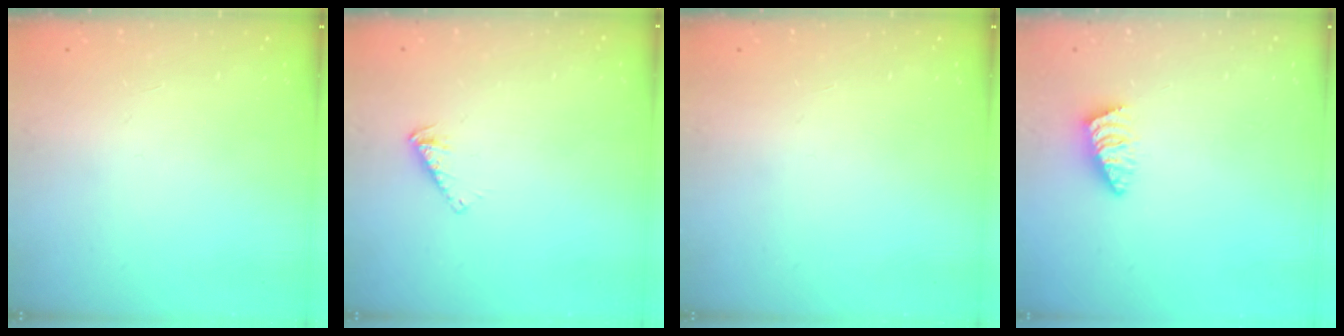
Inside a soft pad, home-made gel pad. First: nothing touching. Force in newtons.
{"total": 2.9, "press": 2.9, "slide": 0.1}
{"total": 0.0}
{"total": 1.1, "press": 1.1, "slide": 0.2}